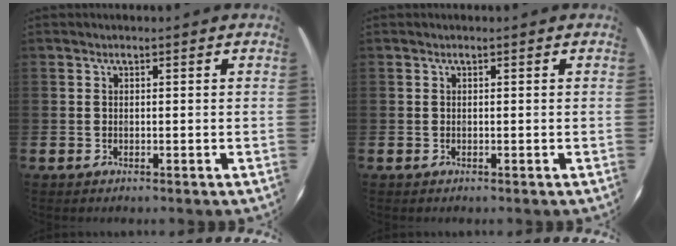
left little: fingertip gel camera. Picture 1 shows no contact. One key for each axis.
{"total": 0.0}